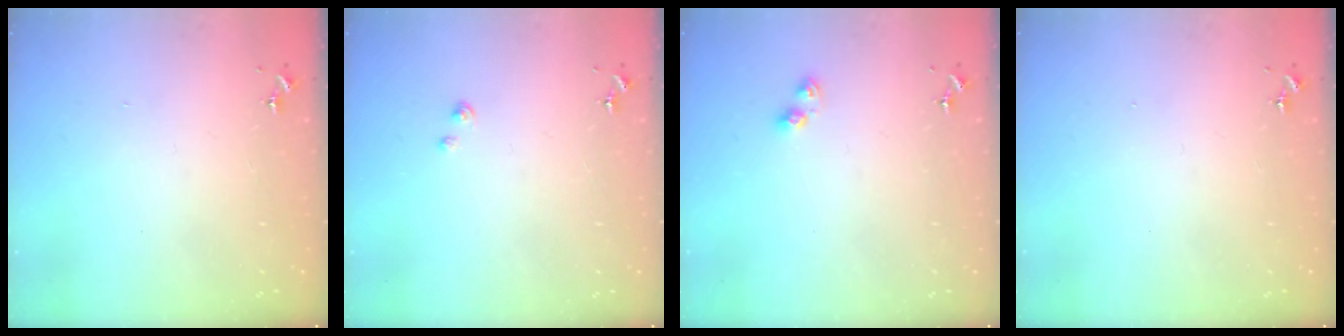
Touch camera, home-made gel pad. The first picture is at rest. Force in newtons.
{"total": 2.3, "press": 2.3, "slide": 0.3}
{"total": 5.0, "press": 5.0, "slide": 0.5}
{"total": 0.0}